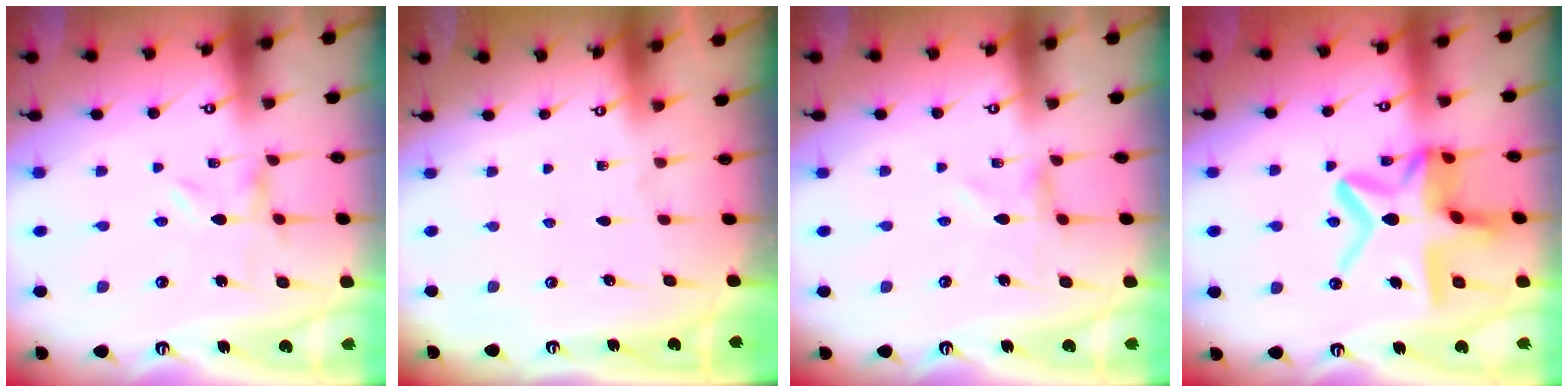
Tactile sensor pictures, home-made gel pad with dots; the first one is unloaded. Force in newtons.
{"total": 0.0}
{"total": 0.0}
{"total": 18.2, "press": 18.1, "slide": 1.6}